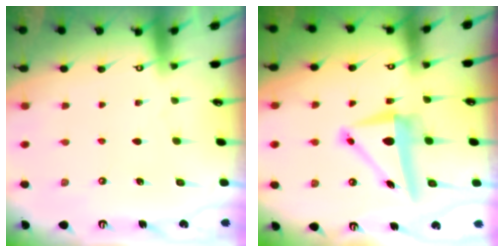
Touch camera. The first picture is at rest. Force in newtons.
{"total": 8.3, "press": 8.2, "slide": 1.3}